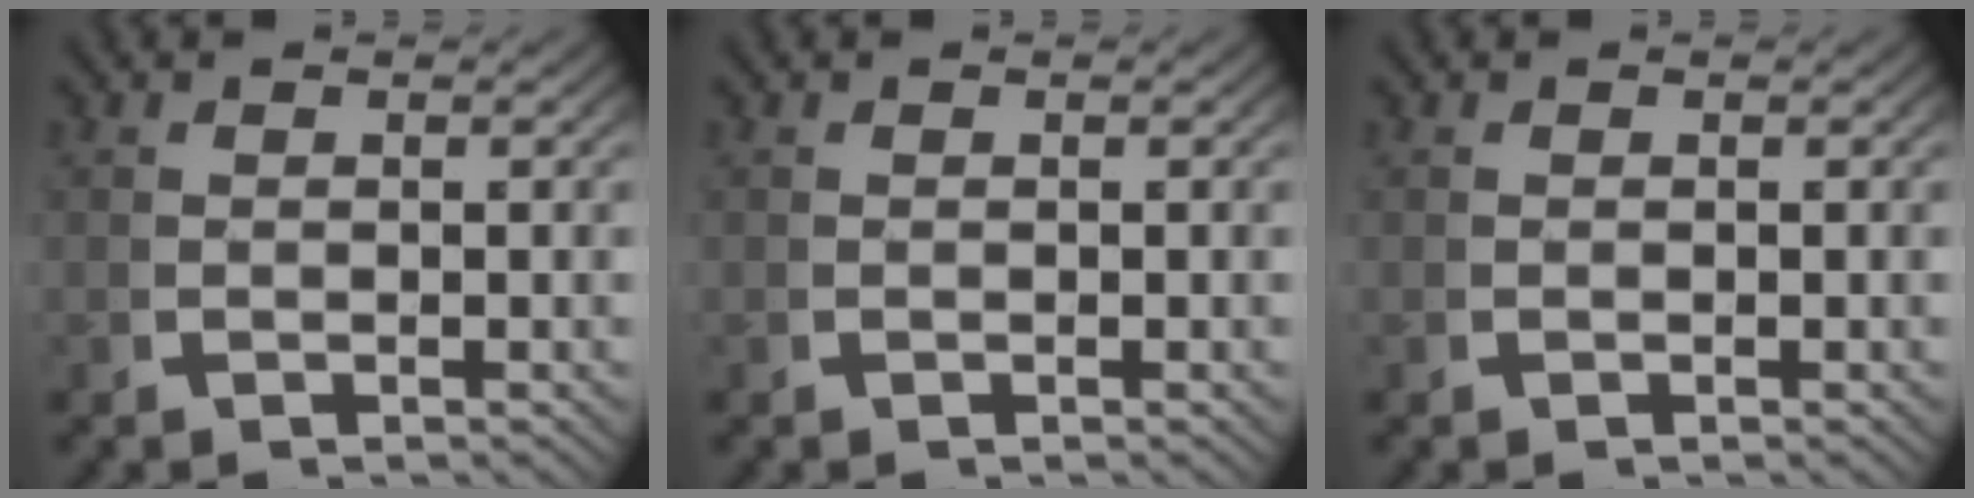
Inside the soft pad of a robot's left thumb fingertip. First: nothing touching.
{"total": 0.0}
{"total": 0.0}